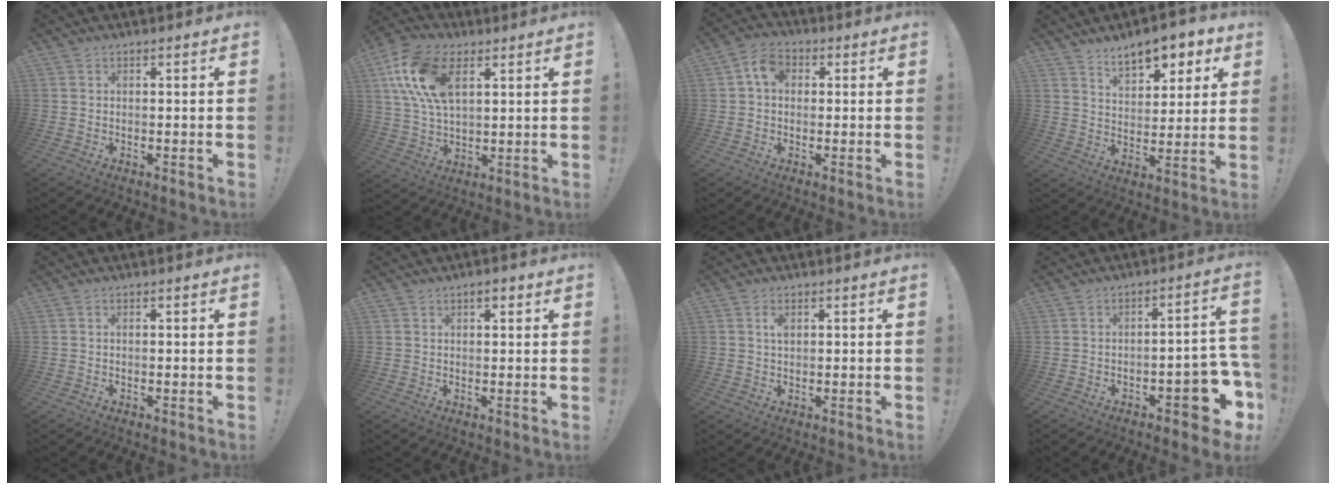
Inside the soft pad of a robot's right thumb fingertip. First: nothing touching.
{"total": 17.2, "force": [6.7, 10.2, 12.1], "torque": [-0.243, -0.012, 0.124]}
{"total": 6.9, "force": [1.7, 5.1, 4.4], "torque": [-0.076, 0.009, 0.034]}
{"total": 10.8, "force": [7.4, 5.2, 5.9], "torque": [-0.079, -0.046, 0.132]}
{"total": 0.6, "force": [-0.4, 0.1, 0.4], "torque": [-0.009, 0.002, -0.006]}
{"total": 2.5, "force": [1.3, 1.1, 1.8], "torque": [-0.030, 0.002, 0.021]}
{"total": 2.2, "force": [0.7, 1.2, 1.7], "torque": [-0.021, -0.003, 0.008]}
{"total": 11.3, "force": [-5.8, 4.0, 8.8], "torque": [-0.089, 0.033, -0.090]}